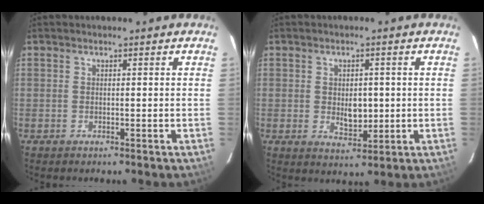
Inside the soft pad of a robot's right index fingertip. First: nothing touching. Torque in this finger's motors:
{"motor_torque": [0.12, -0.03, 0.11, 0.03]}